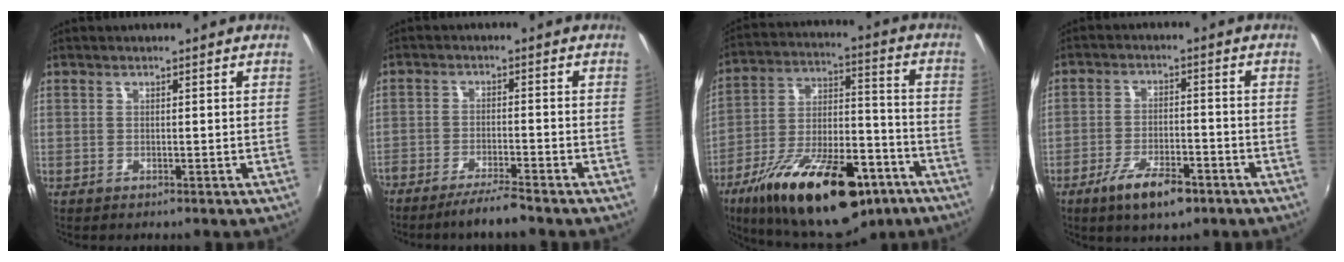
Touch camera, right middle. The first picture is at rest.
{"total": 5.8, "force": [-5.1, 0.0, 2.8], "torque": [-0.069, -0.004, -0.089]}
{"total": 26.0, "force": [-15.4, 10.8, 17.9], "torque": [-0.311, -0.013, -0.229]}
{"total": 8.6, "force": [-5.5, 2.9, 6.0], "torque": [-0.130, -0.012, -0.092]}